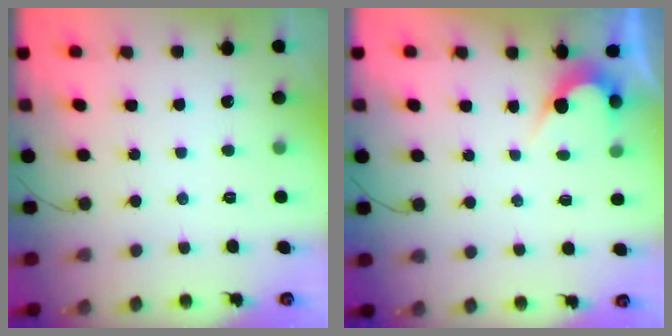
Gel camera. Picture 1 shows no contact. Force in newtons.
{"total": 2.6, "press": 2.6, "slide": 0.1}